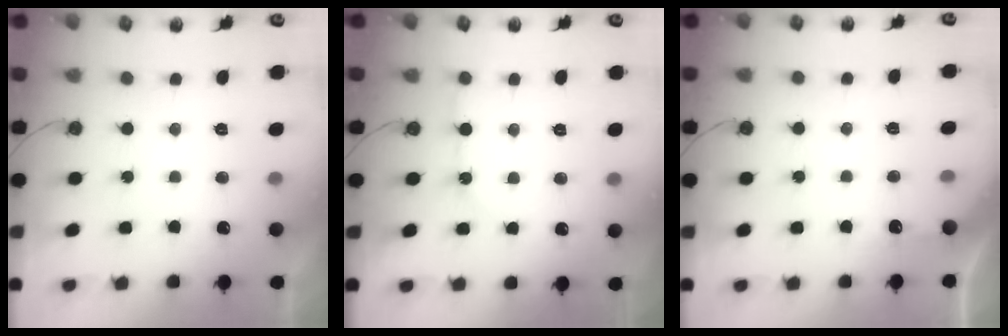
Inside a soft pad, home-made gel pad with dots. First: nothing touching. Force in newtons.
{"total": 6.2, "press": 6.1, "slide": 0.6}
{"total": 3.4, "press": 3.4, "slide": 0.3}